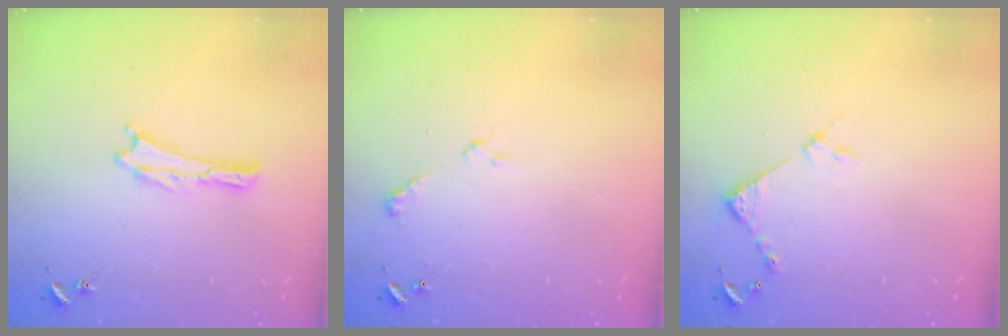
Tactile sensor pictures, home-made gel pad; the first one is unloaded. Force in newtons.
{"total": 2.4, "press": 2.3, "slide": 0.3}
{"total": 3.5, "press": 3.5, "slide": 0.3}